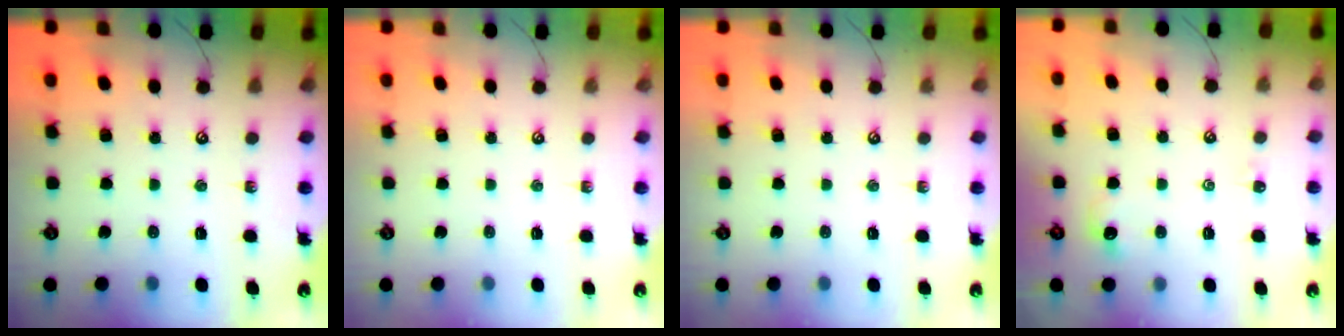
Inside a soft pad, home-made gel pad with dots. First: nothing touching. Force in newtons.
{"total": 0.0}
{"total": 0.0}
{"total": 1.9, "press": 1.8, "slide": 0.6}